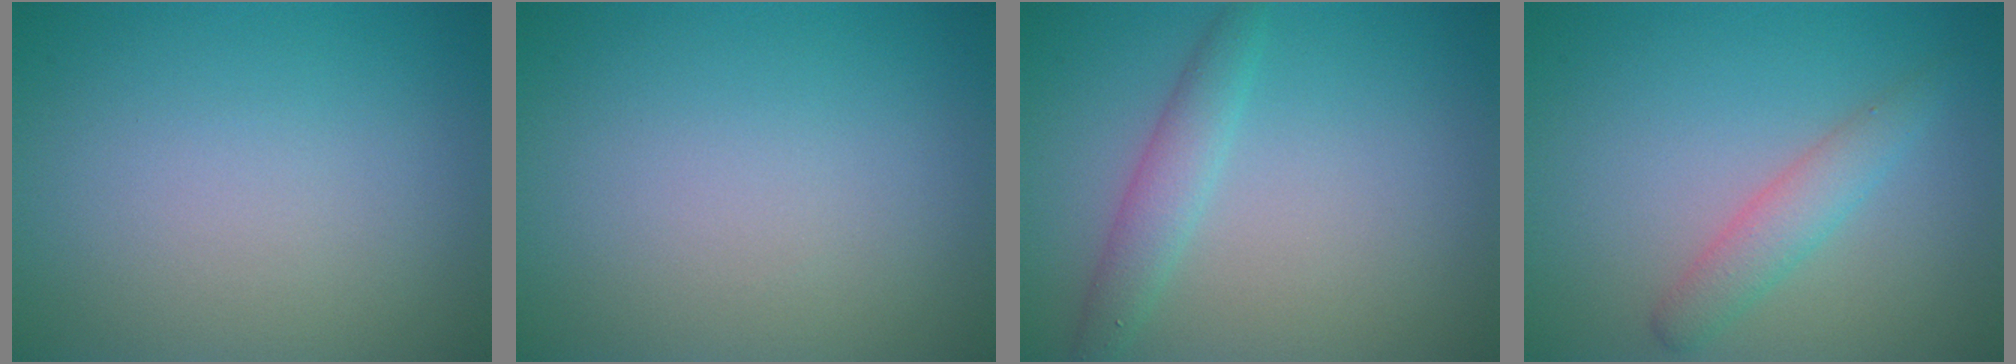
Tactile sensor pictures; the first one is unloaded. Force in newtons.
{"total": 0.0}
{"total": 2.3, "press": 2.3, "slide": 0.0}
{"total": 2.3, "press": 2.3, "slide": 0.2}